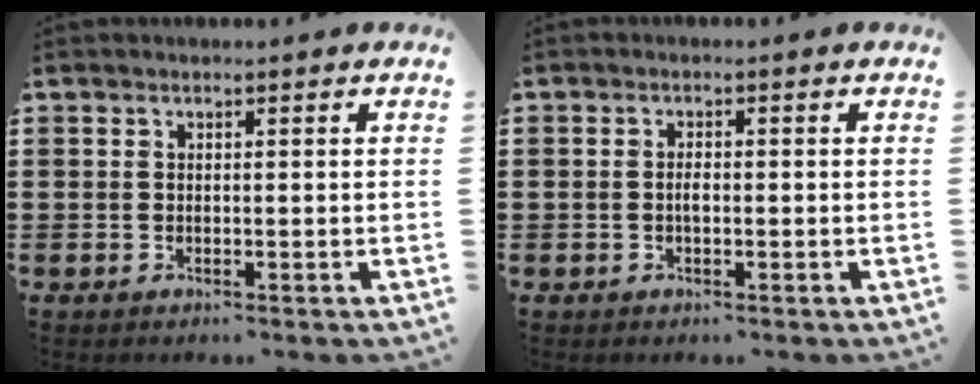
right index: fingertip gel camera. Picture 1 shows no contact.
{"total": 1.3, "force": [-0.3, 0.4, 1.2], "torque": [-0.023, -0.002, -0.005]}